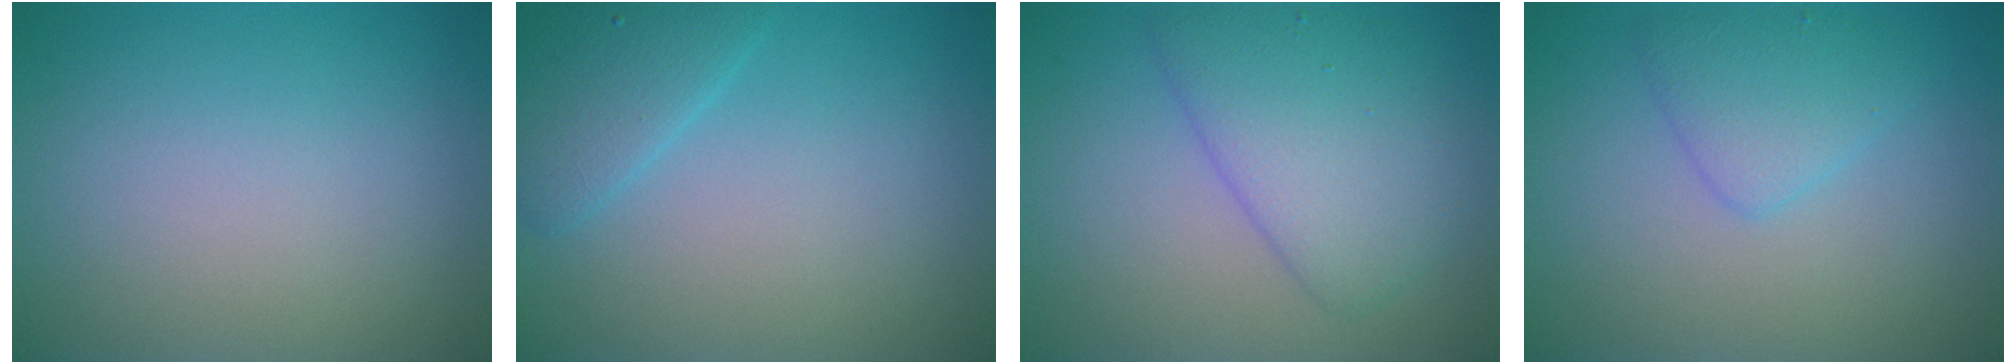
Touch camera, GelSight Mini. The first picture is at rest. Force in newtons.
{"total": 2.6, "press": 2.6, "slide": 0.2}
{"total": 5.1, "press": 5.1, "slide": 0.3}
{"total": 2.5, "press": 2.5, "slide": 0.1}